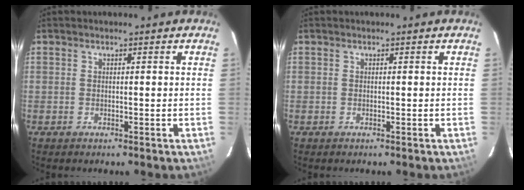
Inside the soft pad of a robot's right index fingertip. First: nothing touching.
{"total": 0.0}